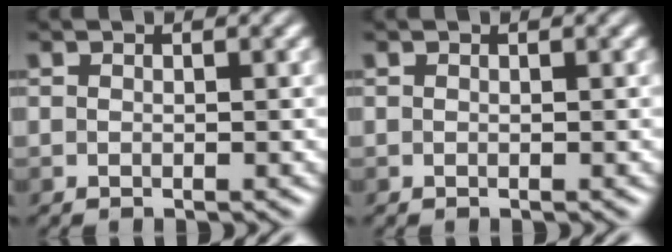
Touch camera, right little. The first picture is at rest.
{"total": 0.0}